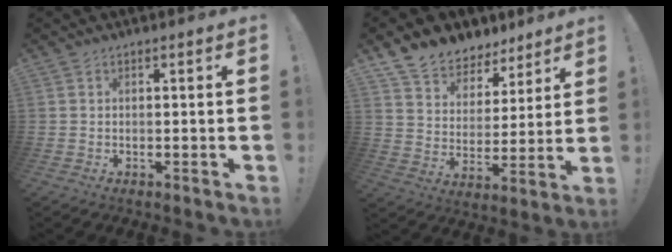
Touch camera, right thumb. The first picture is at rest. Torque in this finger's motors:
{"motor_torque": [-0.10, 0.54, 0.88, 0.55, 0.01]}